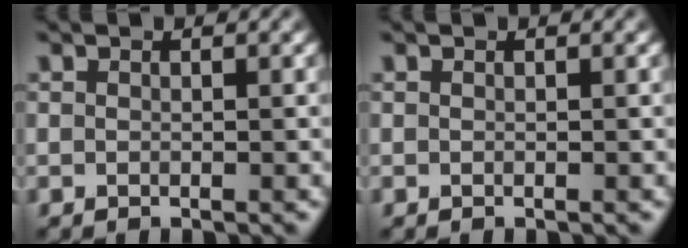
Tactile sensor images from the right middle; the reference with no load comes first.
{"total": 0.0}